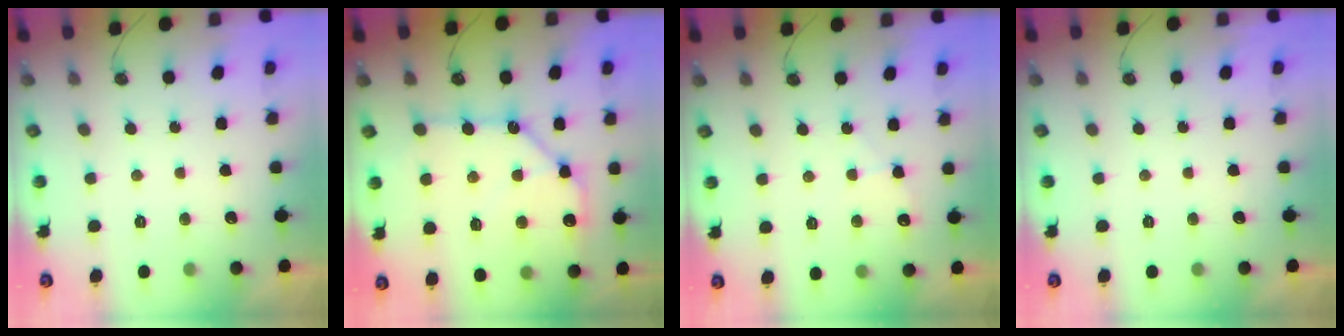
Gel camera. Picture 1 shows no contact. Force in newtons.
{"total": 13.3, "press": 13.2, "slide": 1.7}
{"total": 4.4, "press": 4.4, "slide": 0.7}
{"total": 0.0}